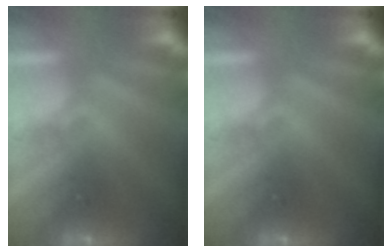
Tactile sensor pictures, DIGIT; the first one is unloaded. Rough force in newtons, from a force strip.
{"total": 0.0}